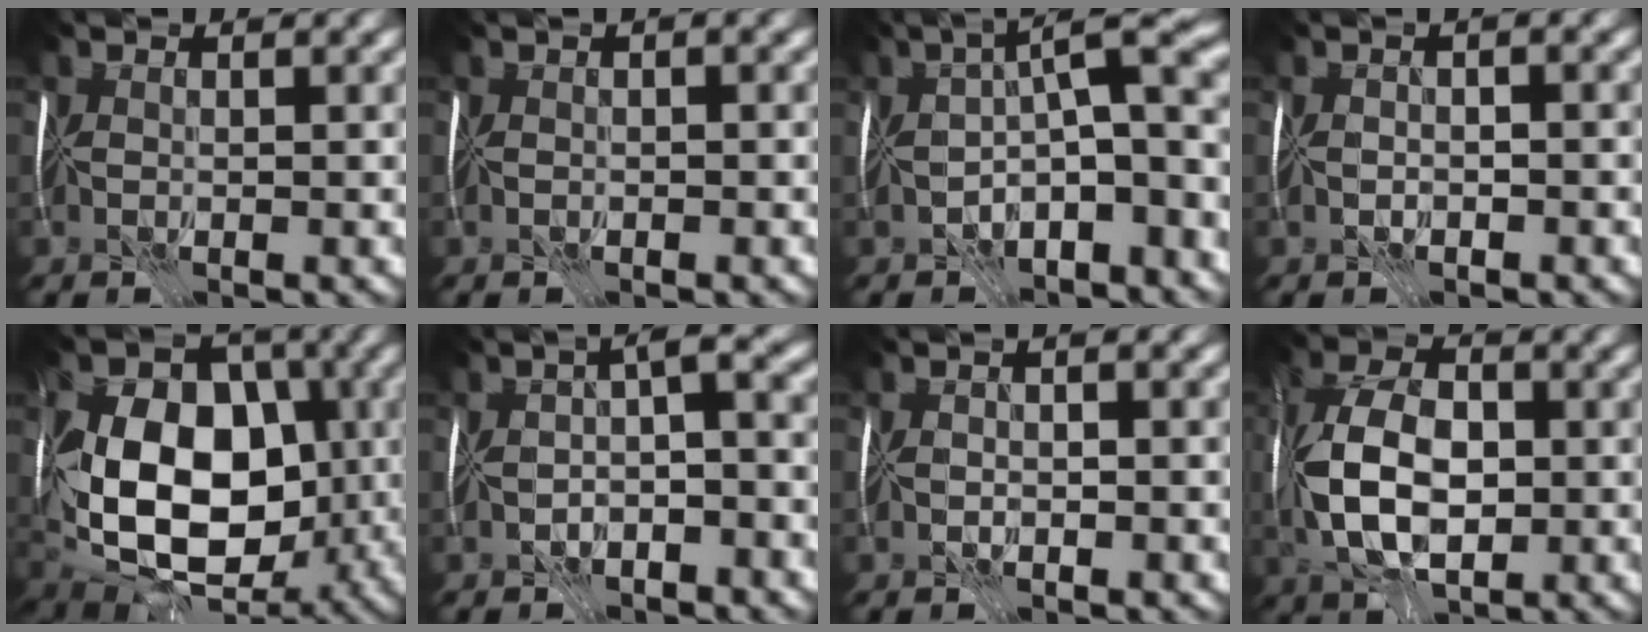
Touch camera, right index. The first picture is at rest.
{"total": 0.5, "force": [-0.1, 0.0, 0.5], "torque": [-0.005, 0.000, 0.001]}
{"total": 8.7, "force": [-2.1, 2.6, 8.0], "torque": [-0.119, 0.004, -0.042]}
{"total": 1.4, "force": [-0.8, 0.6, 1.0], "torque": [-0.014, 0.002, -0.011]}
{"total": 14.3, "force": [-0.9, 9.8, 10.3], "torque": [-0.163, -0.021, -0.011]}
{"total": 3.9, "force": [-1.5, 1.2, 3.3], "torque": [-0.053, 0.006, -0.037]}
{"total": 1.1, "force": [-0.7, 0.5, 0.7], "torque": [-0.011, -0.001, -0.010]}
{"total": 8.5, "force": [-0.9, 5.0, 6.8], "torque": [-0.143, 0.004, -0.027]}